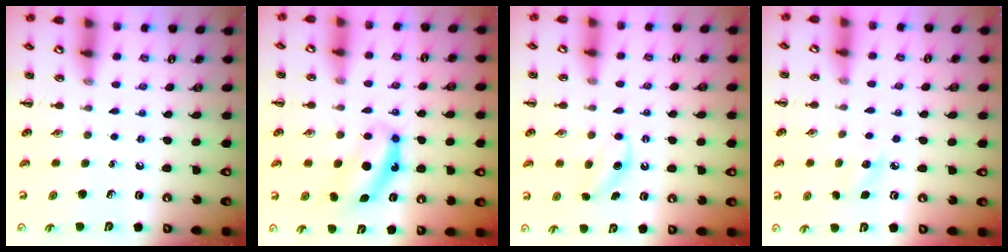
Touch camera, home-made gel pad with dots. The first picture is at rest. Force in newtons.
{"total": 6.9, "press": 6.9, "slide": 0.2}
{"total": 4.6, "press": 4.5, "slide": 1.1}
{"total": 6.6, "press": 6.3, "slide": 1.7}